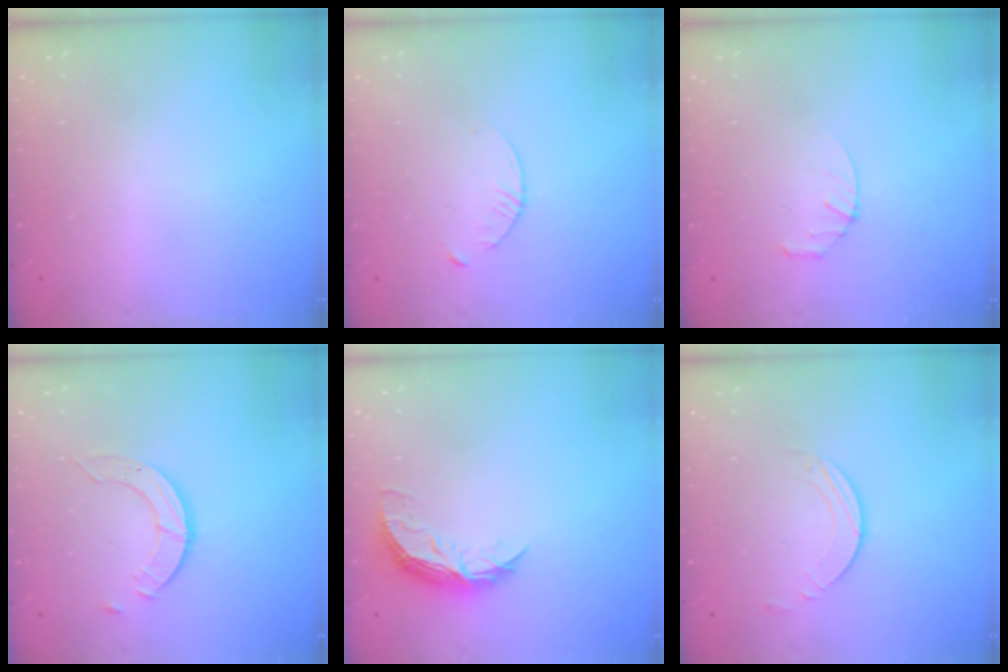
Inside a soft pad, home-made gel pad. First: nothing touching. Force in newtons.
{"total": 3.8, "press": 3.7, "slide": 0.5}
{"total": 2.8, "press": 2.8, "slide": 0.4}
{"total": 3.5, "press": 3.5, "slide": 0.2}
{"total": 7.9, "press": 7.8, "slide": 0.6}
{"total": 2.8, "press": 2.8, "slide": 0.2}